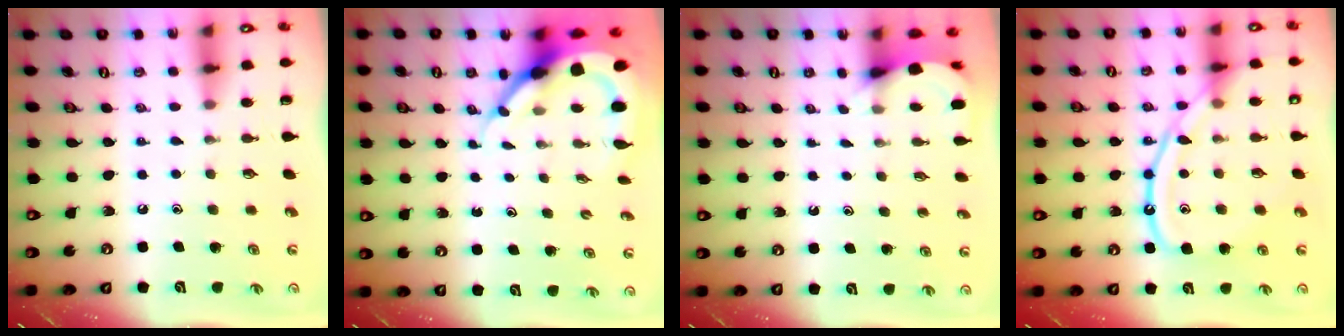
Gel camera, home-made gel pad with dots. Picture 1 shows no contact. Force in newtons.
{"total": 8.0, "press": 7.9, "slide": 1.1}
{"total": 4.4, "press": 4.4, "slide": 0.4}
{"total": 12.6, "press": 12.6, "slide": 1.0}